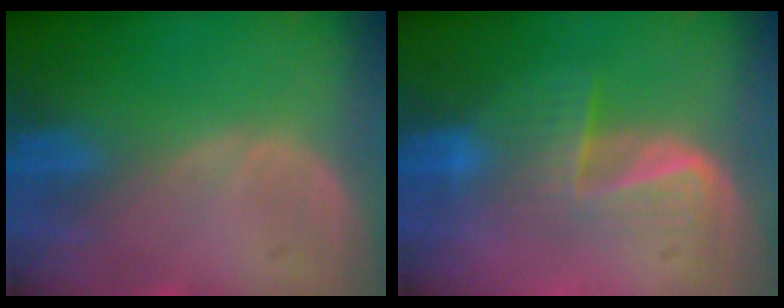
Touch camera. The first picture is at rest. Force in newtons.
{"total": 5.8, "press": 5.5, "slide": 2.0}